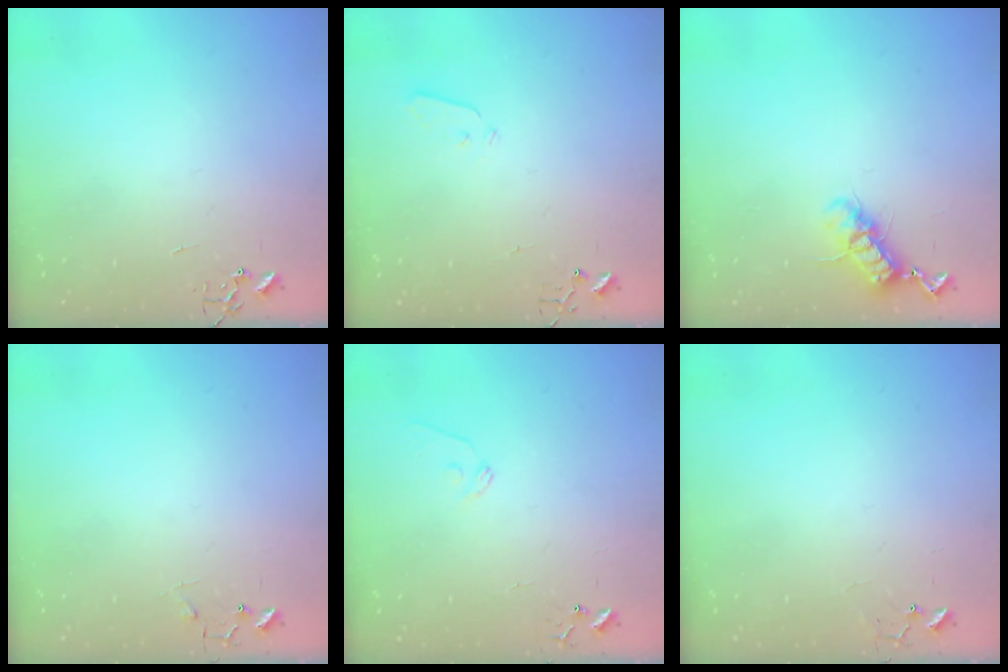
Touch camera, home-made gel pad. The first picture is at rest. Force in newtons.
{"total": 3.1, "press": 3.0, "slide": 0.7}
{"total": 11.0, "press": 10.9, "slide": 1.1}
{"total": 5.7, "press": 5.7, "slide": 0.2}
{"total": 8.1, "press": 8.0, "slide": 0.8}
{"total": 6.1, "press": 6.0, "slide": 0.4}